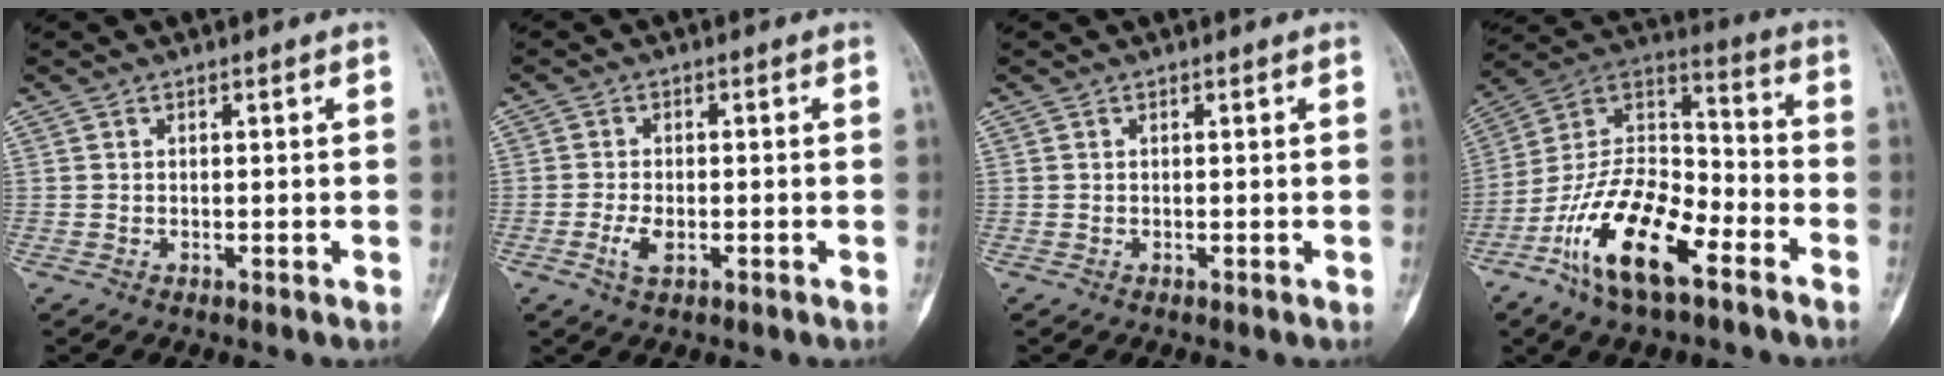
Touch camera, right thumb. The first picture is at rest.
{"total": 3.5, "force": [-1.3, 1.7, 2.8], "torque": [-0.063, 0.004, -0.023]}
{"total": 0.0}
{"total": 19.6, "force": [-10.6, 8.1, 14.4], "torque": [-0.262, 0.071, -0.198]}